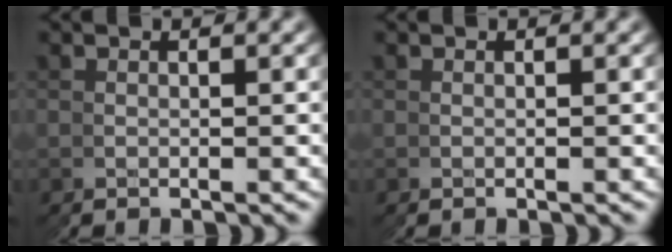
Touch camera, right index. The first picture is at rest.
{"total": 0.0}